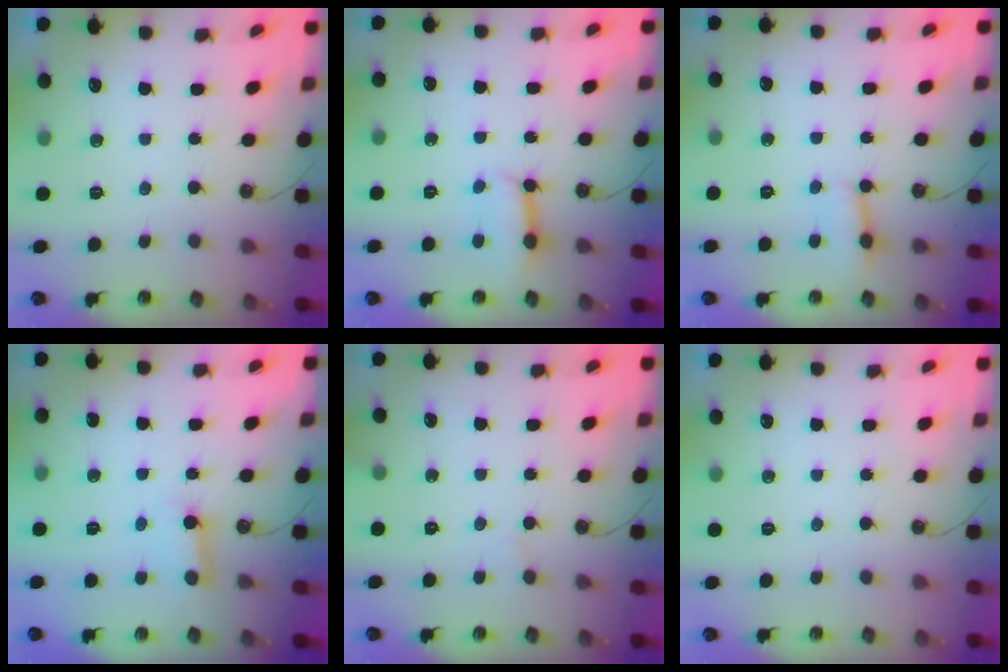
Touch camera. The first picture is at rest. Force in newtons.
{"total": 7.0, "press": 6.9, "slide": 0.7}
{"total": 3.6, "press": 3.6, "slide": 0.2}
{"total": 4.1, "press": 4.1, "slide": 0.6}
{"total": 4.2, "press": 4.2, "slide": 0.4}
{"total": 0.0}